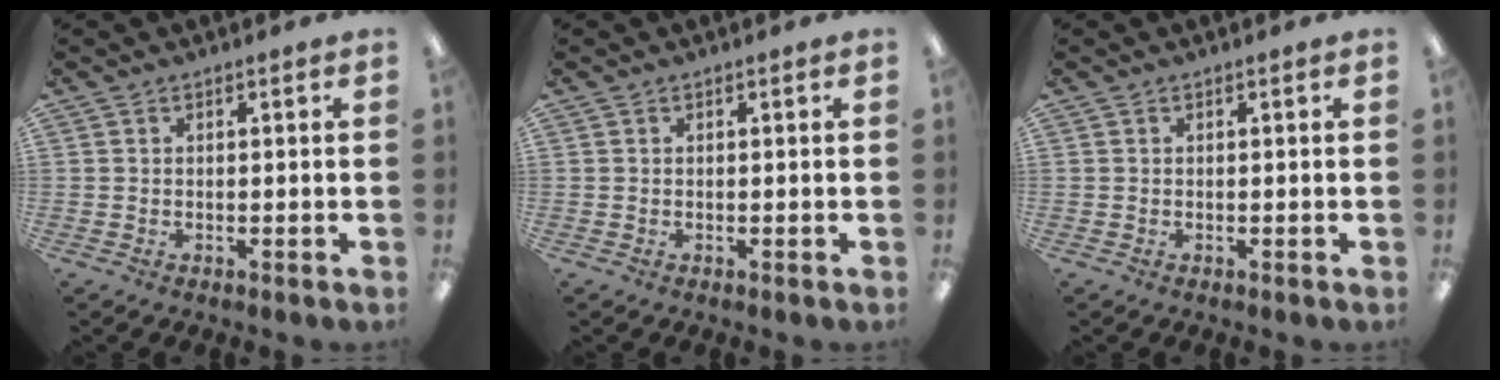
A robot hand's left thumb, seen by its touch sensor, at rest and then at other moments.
{"total": 0.0}
{"total": 0.0}